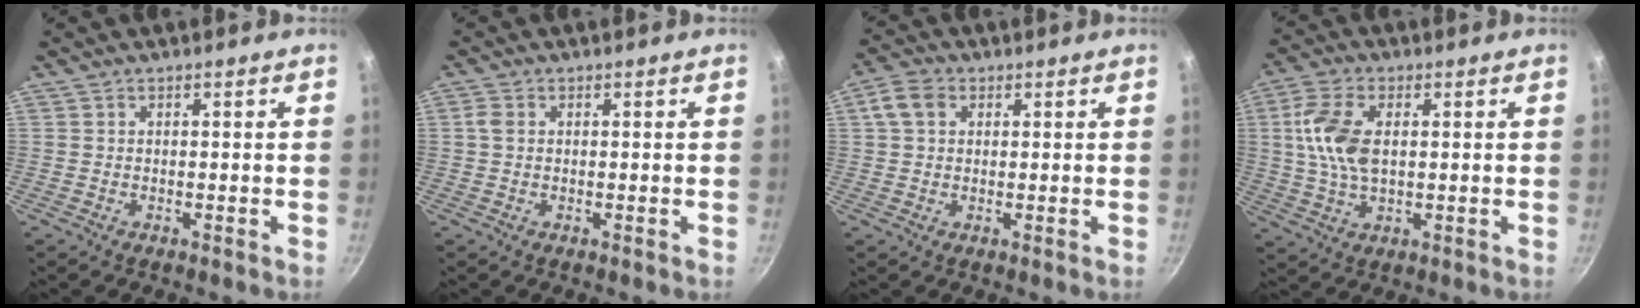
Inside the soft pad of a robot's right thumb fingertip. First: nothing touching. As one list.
[{"total": 1.8, "force": [0.2, 1.3, 1.1], "torque": [-0.023, 0.004, 0.004]}, {"total": 4.9, "force": [1.4, 3.8, 2.7], "torque": [-0.038, 0.005, 0.017]}, {"total": 10.2, "force": [1.5, 5.7, 8.2], "torque": [-0.160, 0.006, 0.027]}]